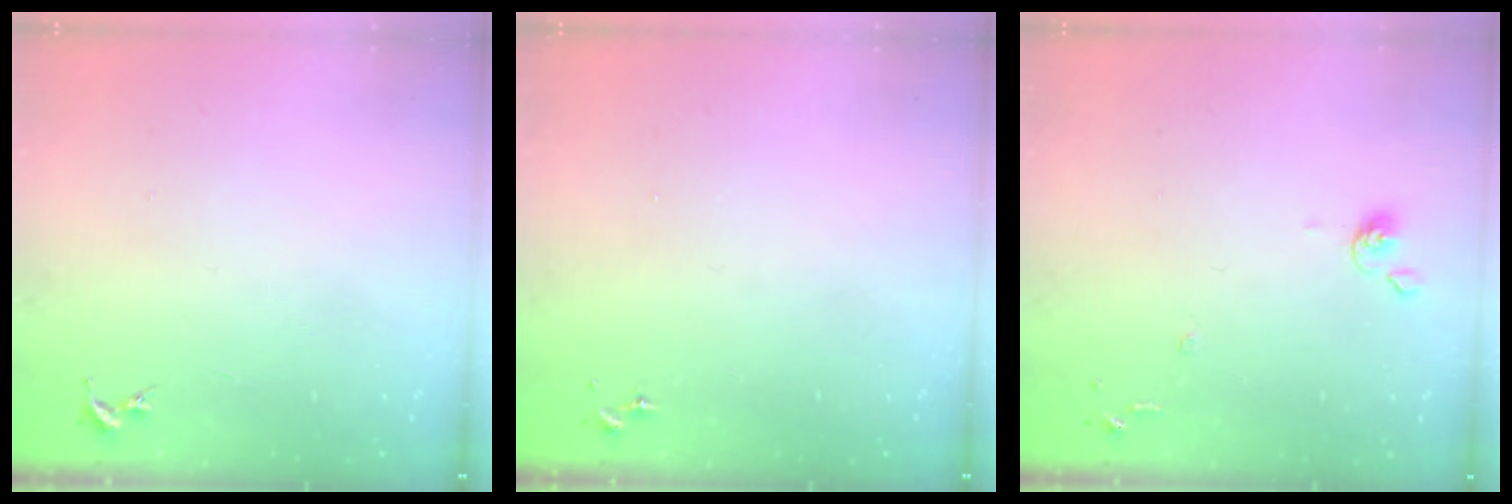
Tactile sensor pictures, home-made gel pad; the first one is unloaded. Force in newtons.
{"total": 0.0}
{"total": 6.6, "press": 6.6, "slide": 0.6}